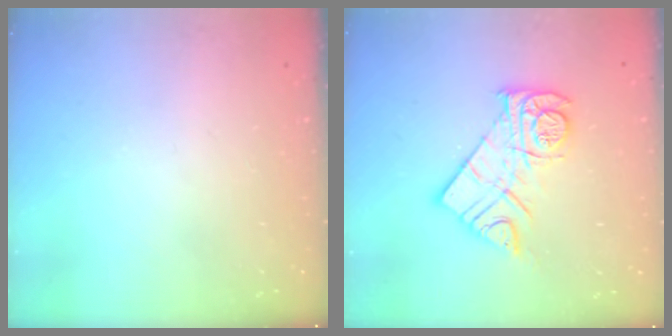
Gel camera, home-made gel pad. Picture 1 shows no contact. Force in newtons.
{"total": 13.9, "press": 13.8, "slide": 1.4}